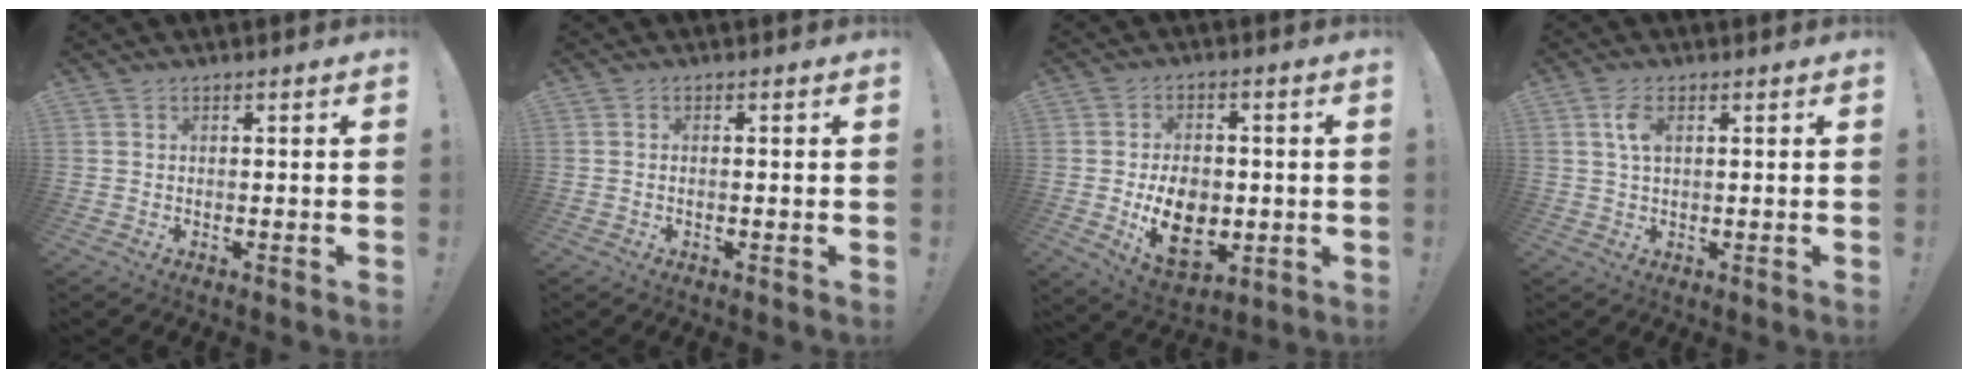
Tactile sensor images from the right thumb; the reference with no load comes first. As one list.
[{"total": 0.7, "force": [-0.5, 0.1, 0.5], "torque": [-0.015, 0.002, -0.007]}, {"total": 13.4, "force": [-2.7, 9.7, 8.8], "torque": [-0.137, 0.001, -0.042]}, {"total": 4.4, "force": [1.3, 2.3, 3.6], "torque": [-0.063, 0.001, 0.022]}]